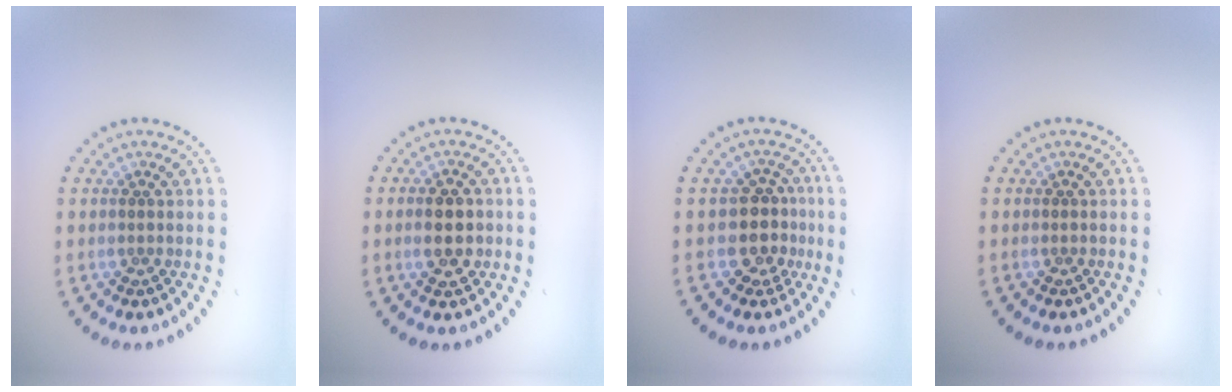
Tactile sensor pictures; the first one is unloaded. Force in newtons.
{"total": 4.0, "press": 4.0, "slide": 0.2}
{"total": 3.0, "press": 2.4, "slide": 1.8}
{"total": 0.0}